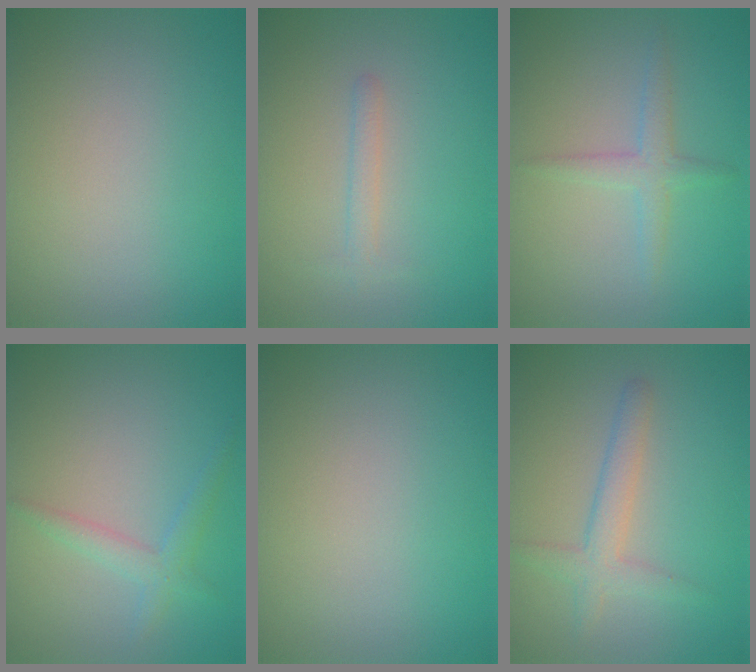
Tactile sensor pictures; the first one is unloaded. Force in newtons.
{"total": 1.2, "press": 1.2, "slide": 0.1}
{"total": 2.0, "press": 2.0, "slide": 0.1}
{"total": 2.0, "press": 2.0, "slide": 0.1}
{"total": 0.0}
{"total": 2.7, "press": 2.7, "slide": 0.2}